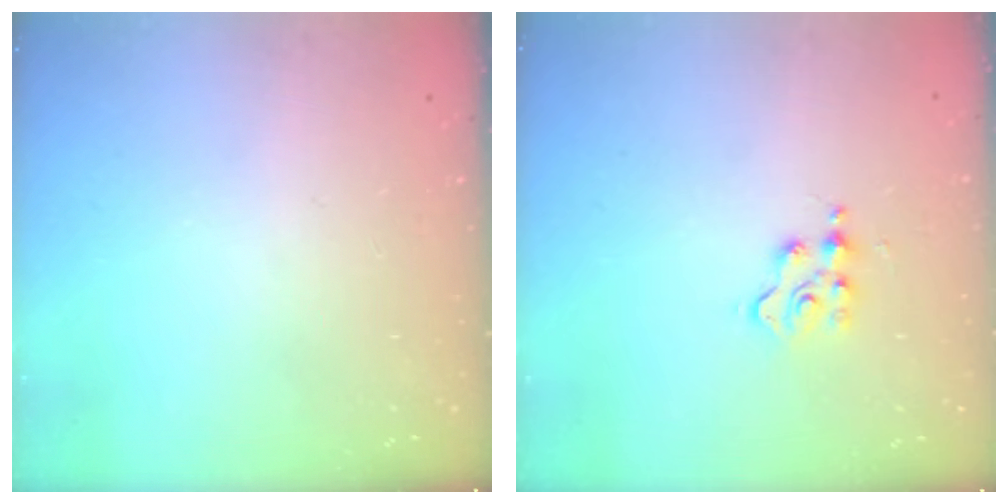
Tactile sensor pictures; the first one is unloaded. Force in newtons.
{"total": 3.4, "press": 3.4, "slide": 0.5}